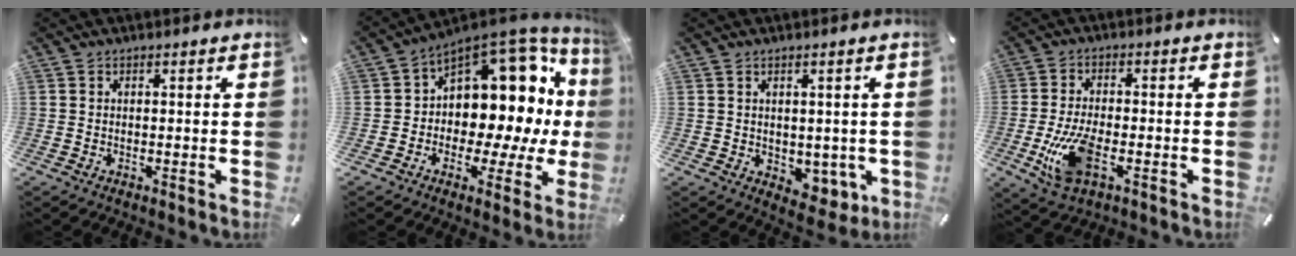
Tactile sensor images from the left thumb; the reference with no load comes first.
{"total": 13.2, "force": [4.8, 9.1, 8.3], "torque": [-0.093, -0.075, 0.075]}
{"total": 4.4, "force": [0.9, 3.8, 1.9], "torque": [-0.010, -0.009, 0.016]}
{"total": 10.6, "force": [-3.0, 5.3, 8.6], "torque": [-0.194, -0.008, -0.052]}